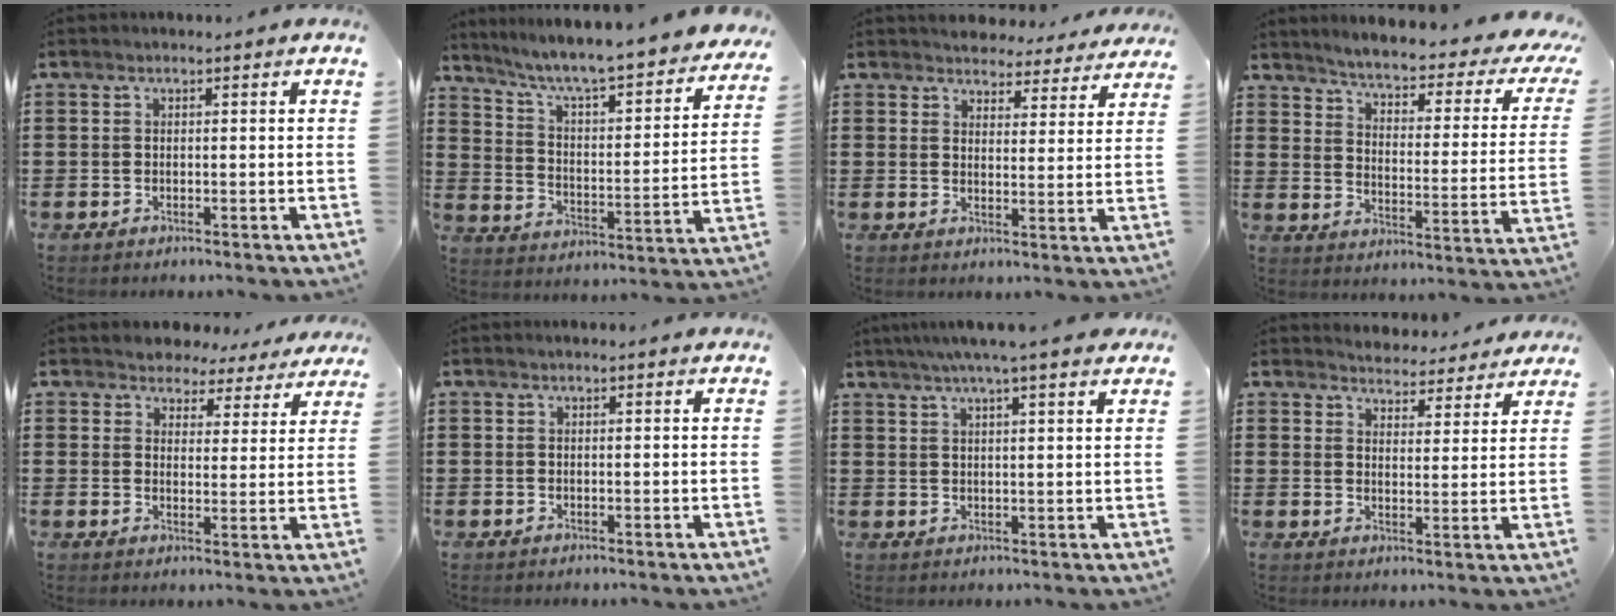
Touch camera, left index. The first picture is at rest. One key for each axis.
{"total": 6.1, "fx": 5.2, "fy": -0.3, "fz": 3.2, "tx": -0.084, "ty": -0.050, "tz": 0.080}
{"total": 4.3, "fx": 4.3, "fy": 0.8, "fz": 0.0, "tx": -0.013, "ty": -0.025, "tz": 0.075}
{"total": 3.0, "fx": 2.4, "fy": -0.2, "fz": 1.9, "tx": -0.053, "ty": -0.031, "tz": 0.028}
{"total": 4.1, "fx": 3.8, "fy": 1.5, "fz": 0.0, "tx": -0.017, "ty": -0.020, "tz": 0.065}
{"total": 0.6, "fx": 0.4, "fy": 0.0, "fz": 0.4, "tx": -0.009, "ty": 0.000, "tz": 0.008}
{"total": 4.9, "fx": 3.9, "fy": -0.4, "fz": 3.0, "tx": -0.068, "ty": -0.006, "tz": 0.068}
{"total": 4.3, "fx": 4.3, "fy": 0.2, "fz": -0.1, "tx": -0.020, "ty": -0.028, "tz": 0.077}